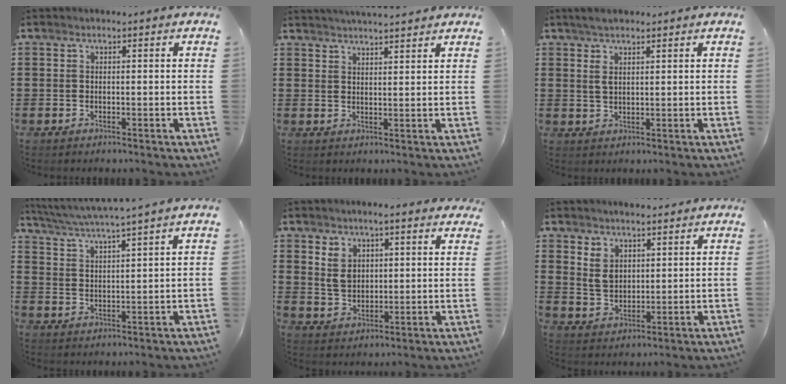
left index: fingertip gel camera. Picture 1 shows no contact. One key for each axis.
{"total": 2.8, "fx": 2.8, "fy": -0.2, "fz": 0.3, "tx": -0.014, "ty": -0.008, "tz": 0.051}
{"total": 3.0, "fx": 1.8, "fy": 1.1, "fz": 2.2, "tx": -0.046, "ty": 0.006, "tz": 0.031}
{"total": 3.9, "fx": 3.5, "fy": -0.8, "fz": 1.5, "tx": -0.044, "ty": -0.026, "tz": 0.057}
{"total": 5.1, "fx": 3.4, "fy": 2.8, "fz": 2.6, "tx": -0.063, "ty": 0.002, "tz": 0.063}
{"total": 4.5, "fx": 3.3, "fy": 2.6, "fz": 1.6, "tx": -0.044, "ty": 0.000, "tz": 0.062}